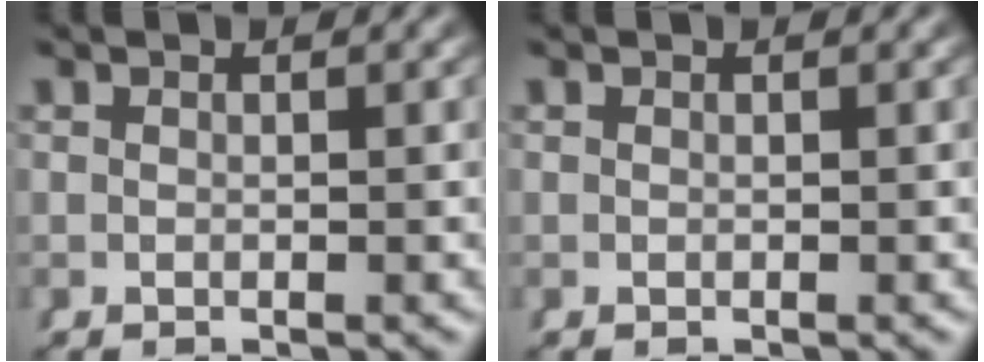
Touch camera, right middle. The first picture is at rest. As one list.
[{"total": 0.0}]